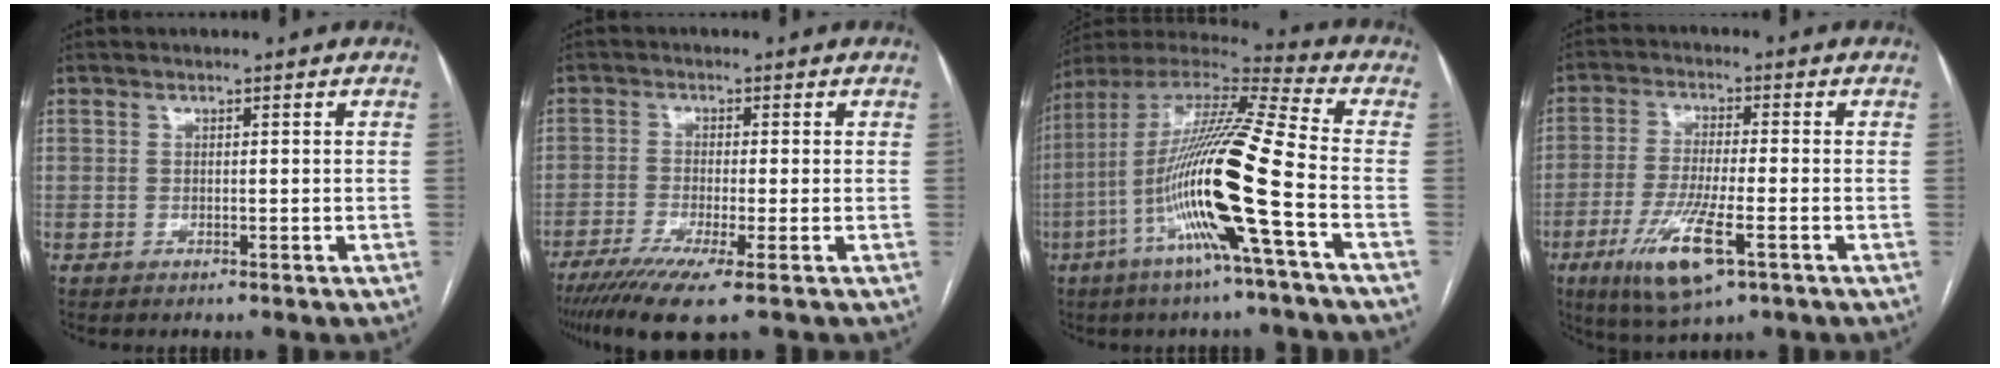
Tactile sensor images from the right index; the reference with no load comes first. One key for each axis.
{"total": 8.6, "fx": -5.6, "fy": 0.1, "fz": 6.5, "tx": -0.108, "ty": -0.023, "tz": -0.096}
{"total": 19.8, "fx": -6.0, "fy": -0.6, "fz": 18.9, "tx": -0.375, "ty": -0.009, "tz": -0.124}
{"total": 10.6, "fx": -4.7, "fy": 1.8, "fz": 9.4, "tx": -0.191, "ty": -0.024, "tz": -0.077}